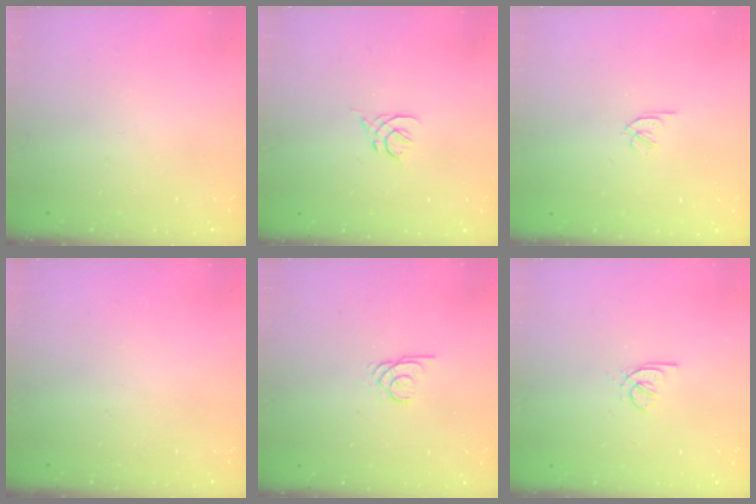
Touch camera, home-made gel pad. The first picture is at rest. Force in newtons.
{"total": 2.2, "press": 2.1, "slide": 0.6}
{"total": 1.8, "press": 1.7, "slide": 0.5}
{"total": 0.0}
{"total": 1.9, "press": 1.9, "slide": 0.1}
{"total": 2.1, "press": 2.1, "slide": 0.6}